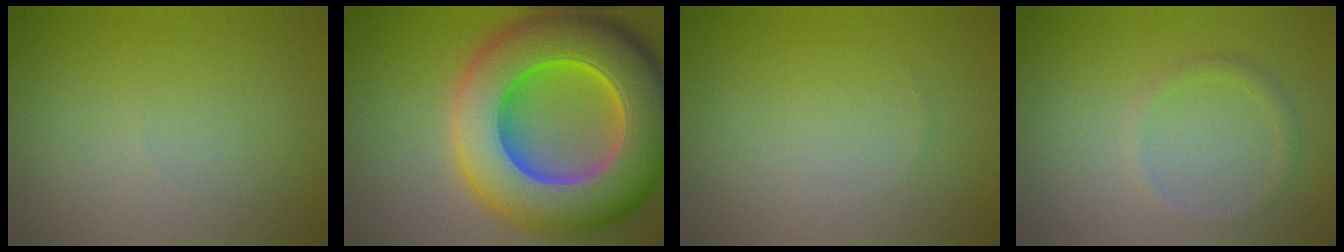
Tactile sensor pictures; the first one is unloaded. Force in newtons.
{"total": 16.4, "press": 16.4, "slide": 0.6}
{"total": 0.0}
{"total": 1.2, "press": 1.2, "slide": 0.1}